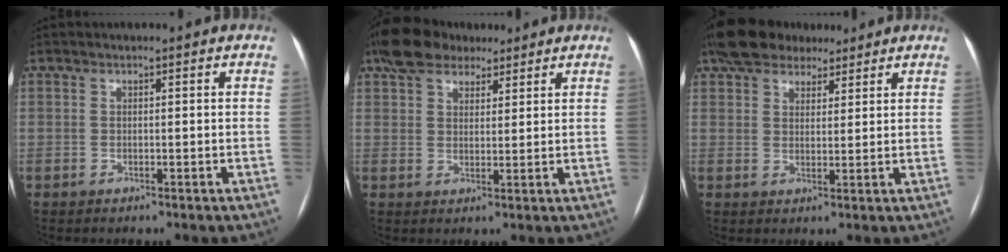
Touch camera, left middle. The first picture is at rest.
{"total": 8.6, "force": [6.4, 4.5, 3.6], "torque": [-0.065, 0.030, 0.113]}
{"total": 9.3, "force": [7.3, 4.6, 3.5], "torque": [-0.051, 0.032, 0.122]}